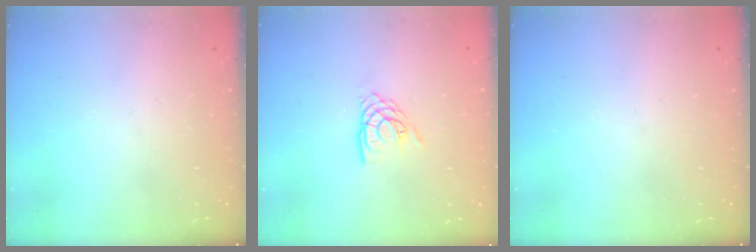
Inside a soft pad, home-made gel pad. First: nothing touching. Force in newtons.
{"total": 7.1, "press": 7.0, "slide": 0.5}
{"total": 0.0}